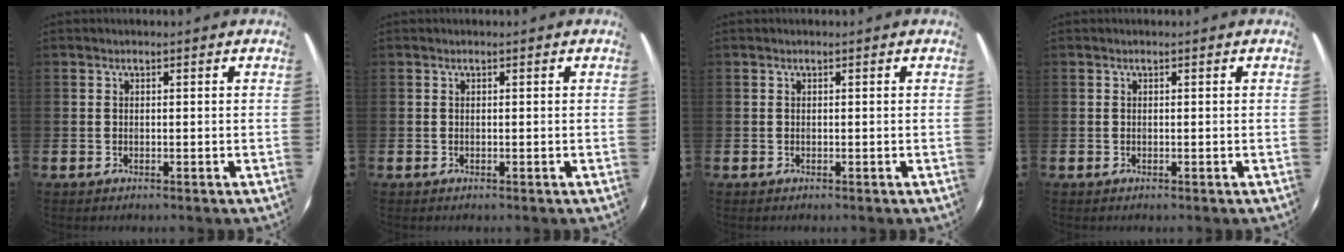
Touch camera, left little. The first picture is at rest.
{"total": 0.0}
{"total": 0.0}
{"total": 0.0}